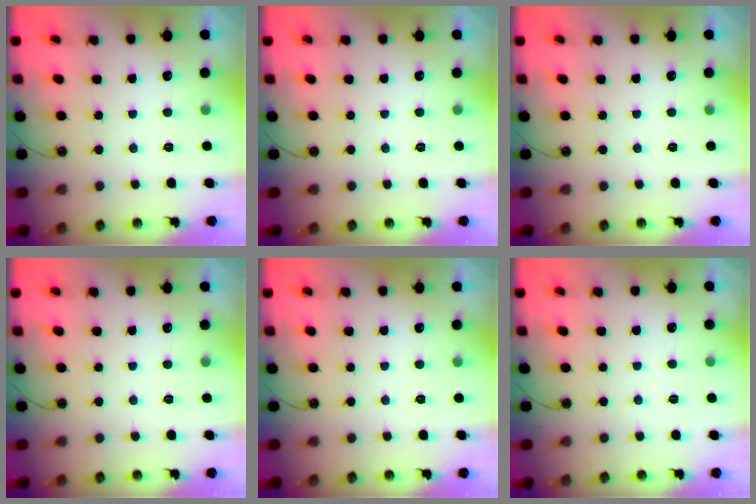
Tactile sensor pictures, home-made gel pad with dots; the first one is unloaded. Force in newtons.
{"total": 0.0}
{"total": 0.0}
{"total": 0.0}
{"total": 0.0}
{"total": 3.0, "press": 3.0, "slide": 0.6}